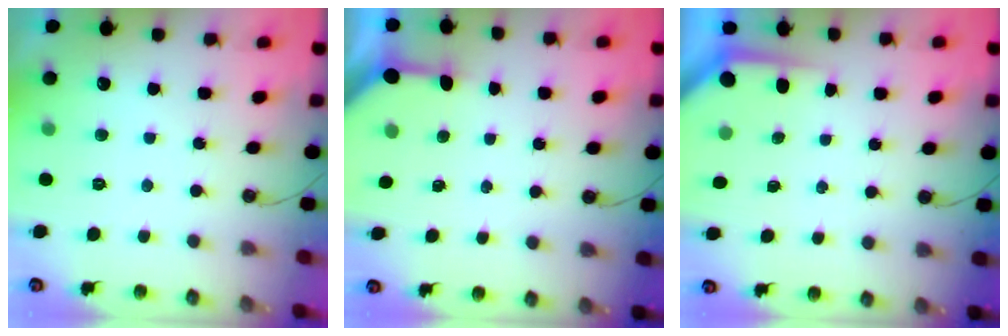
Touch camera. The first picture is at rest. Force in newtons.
{"total": 3.2, "press": 3.2, "slide": 0.3}
{"total": 3.4, "press": 3.4, "slide": 0.4}